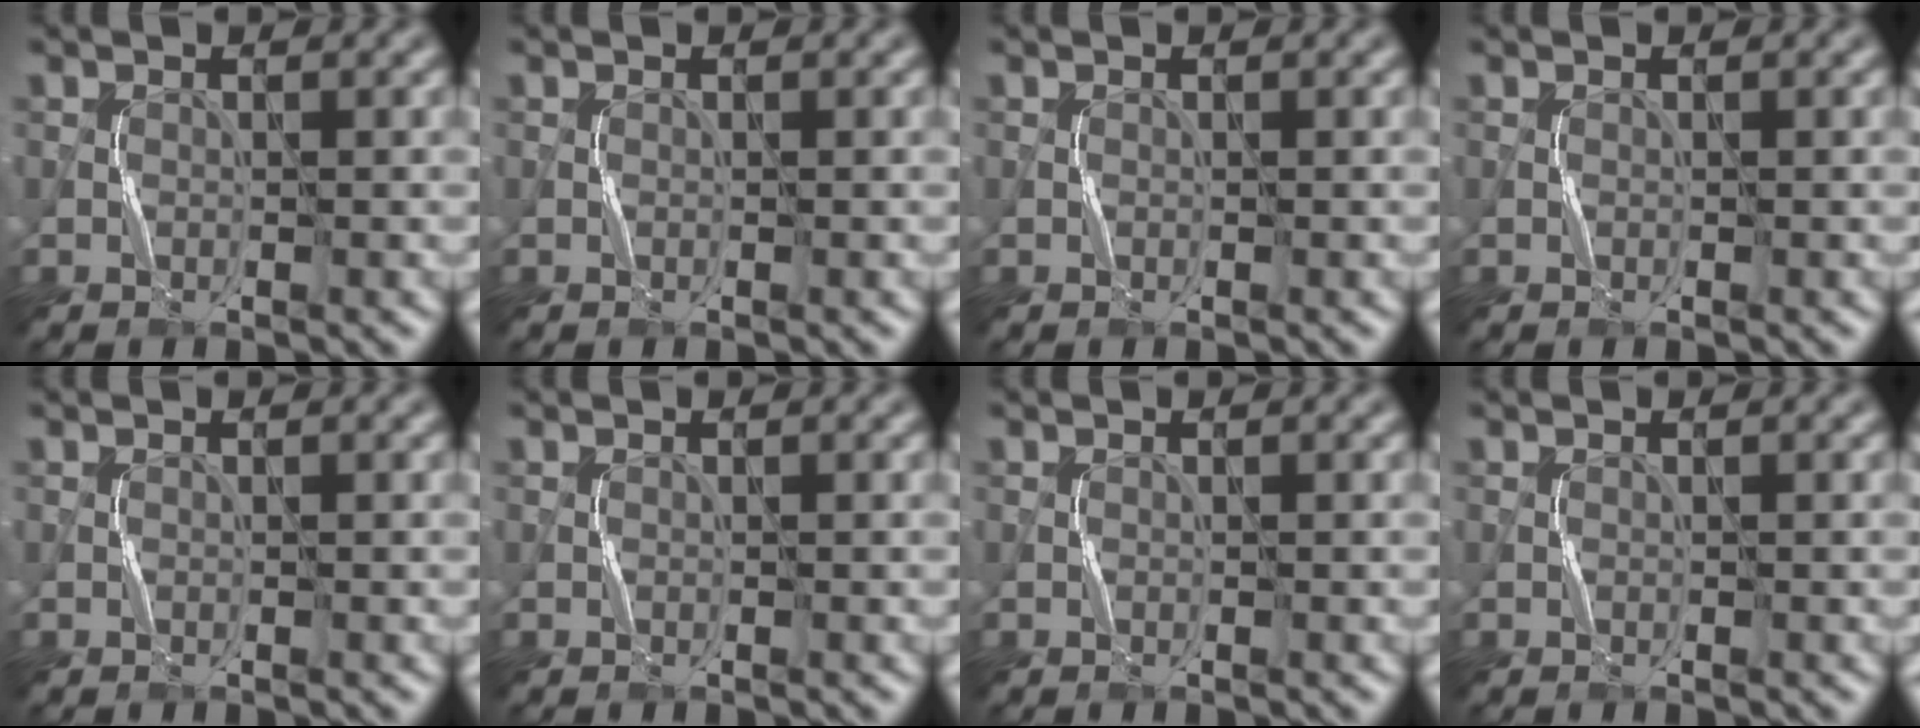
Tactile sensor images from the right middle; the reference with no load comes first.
{"total": 0.0}
{"total": 0.0}
{"total": 0.0}
{"total": 0.0}
{"total": 0.0}
{"total": 0.0}
{"total": 0.0}